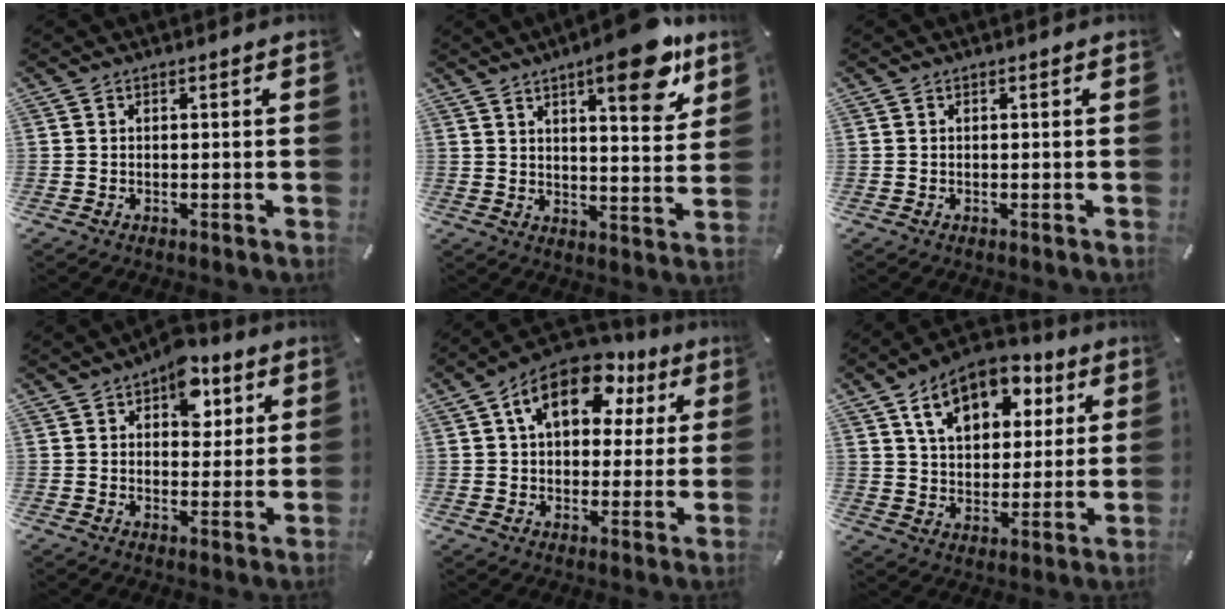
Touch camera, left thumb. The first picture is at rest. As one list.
[{"total": 13.9, "force": [8.9, 3.9, 9.9], "torque": [-0.130, -0.050, 0.139]}, {"total": 0.0}, {"total": 9.6, "force": [4.4, 6.1, 6.0], "torque": [-0.065, -0.011, 0.071]}, {"total": 15.1, "force": [6.0, 10.0, 9.7], "torque": [-0.150, -0.005, 0.105]}, {"total": 13.9, "force": [7.7, 9.1, 7.1], "torque": [-0.117, -0.025, 0.138]}]